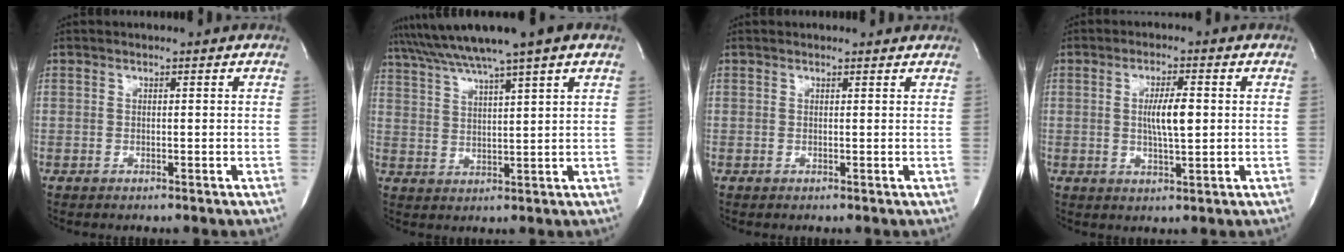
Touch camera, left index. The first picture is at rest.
{"total": 10.6, "force": [8.2, -1.0, 6.7], "torque": [-0.123, 0.027, 0.128]}
{"total": 1.2, "force": [1.1, 0.4, -0.2], "torque": [-0.006, 0.005, 0.009]}
{"total": 5.4, "force": [0.4, 1.0, 5.3], "torque": [-0.092, 0.001, 0.005]}